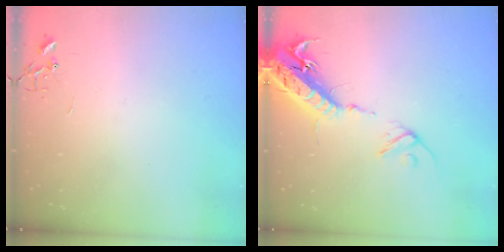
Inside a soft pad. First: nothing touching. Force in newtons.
{"total": 18.2, "press": 17.7, "slide": 4.1}